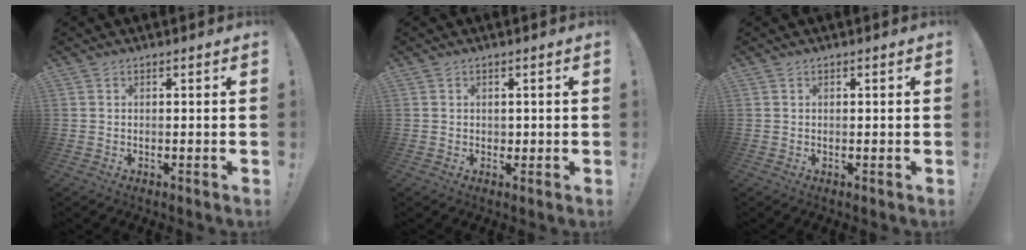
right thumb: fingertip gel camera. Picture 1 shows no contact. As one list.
[{"total": 1.1, "force": [0.2, 1.1, 0.2], "torque": [0.003, -0.001, 0.003]}, {"total": 0.0}]